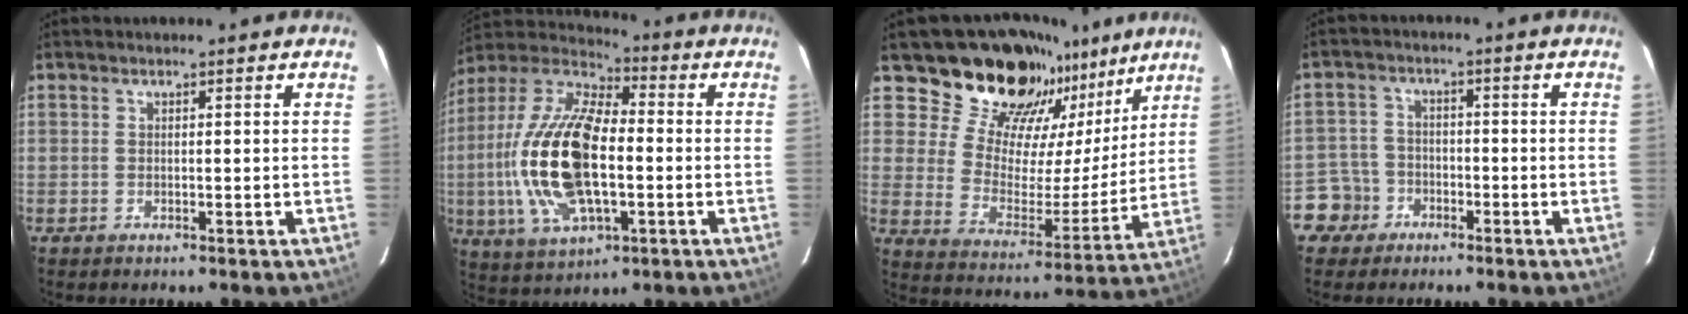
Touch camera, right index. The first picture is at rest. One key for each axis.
{"total": 21.8, "fx": -2.5, "fy": 10.1, "fz": 19.2, "tx": -0.403, "ty": 0.001, "tz": -0.048}
{"total": 21.1, "fx": 15.6, "fy": 11.6, "fz": 8.1, "tx": -0.136, "ty": 0.000, "tz": 0.263}
{"total": 5.6, "fx": -3.1, "fy": 4.7, "fz": 0.0, "tx": -0.010, "ty": 0.025, "tz": -0.062}